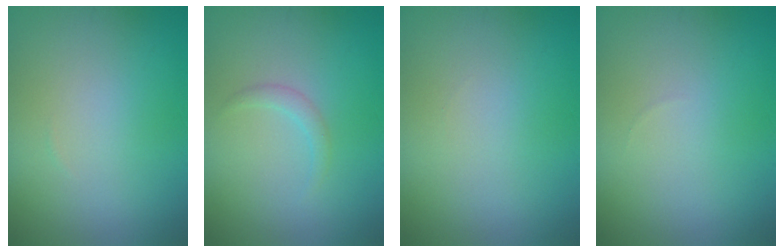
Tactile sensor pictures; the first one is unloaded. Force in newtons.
{"total": 1.1, "press": 1.1, "slide": 0.0}
{"total": 0.0}
{"total": 0.0}